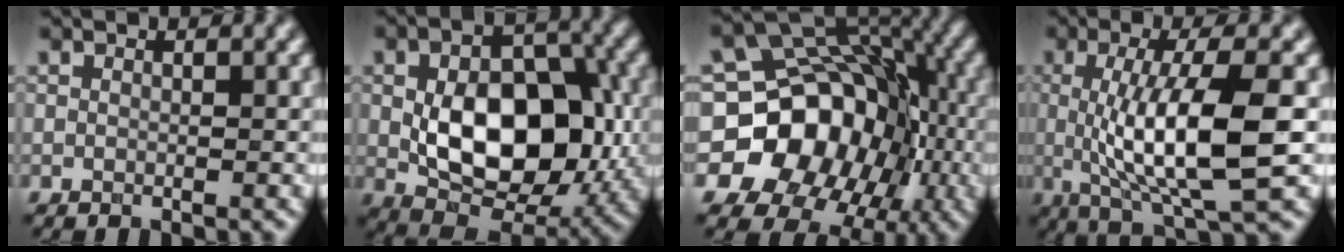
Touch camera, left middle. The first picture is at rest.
{"total": 10.6, "force": [-0.8, 6.6, 8.2], "torque": [-0.142, 0.001, -0.006]}
{"total": 17.1, "force": [-4.2, 14.6, 7.8], "torque": [-0.113, 0.007, -0.091]}
{"total": 9.5, "force": [-0.5, 2.4, 9.1], "torque": [-0.142, -0.011, -0.004]}